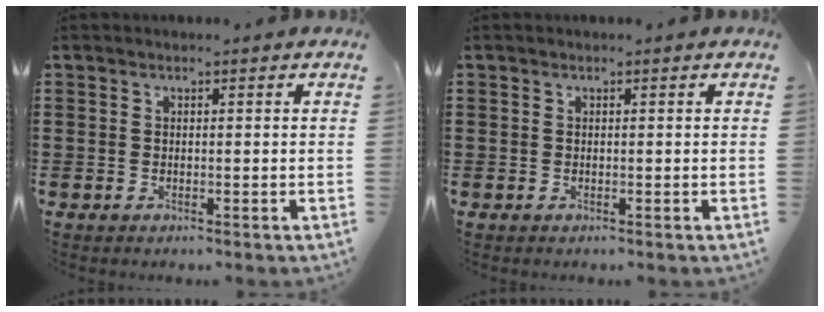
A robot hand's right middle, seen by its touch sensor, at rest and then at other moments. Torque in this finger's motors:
{"motor_torque": [0.00, 0.00, 0.00, -0.01]}